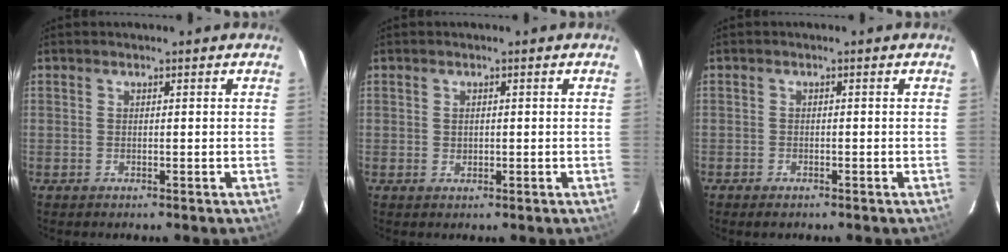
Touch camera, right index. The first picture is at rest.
{"total": 0.9, "force": [0.1, 0.8, 0.3], "torque": [-0.001, 0.001, 0.002]}
{"total": 1.6, "force": [-1.2, 0.9, 0.5], "torque": [-0.016, -0.002, -0.023]}